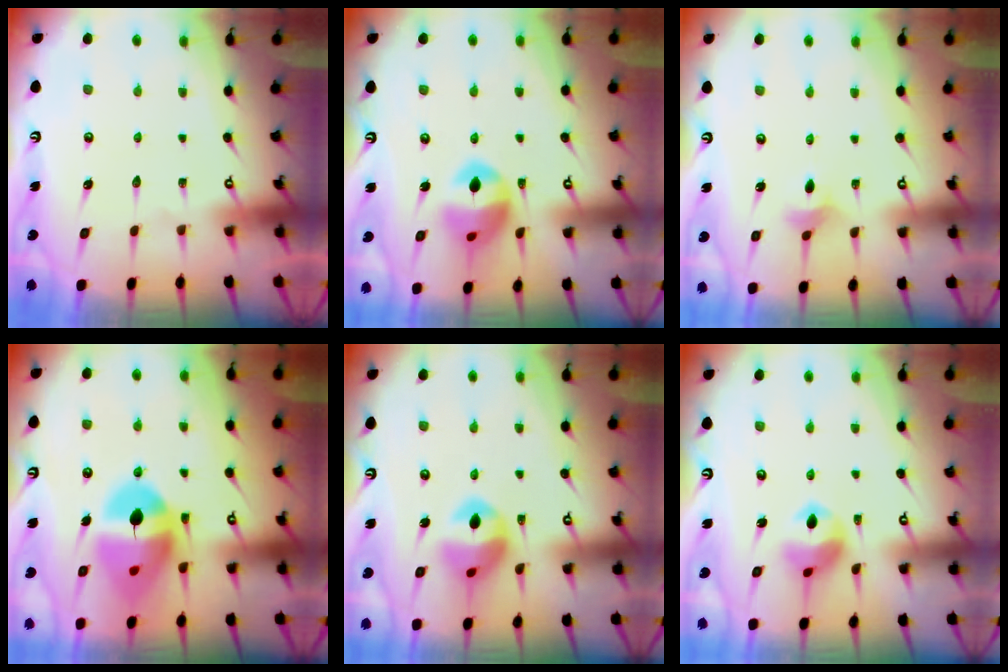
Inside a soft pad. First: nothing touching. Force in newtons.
{"total": 13.2, "press": 13.0, "slide": 1.9}
{"total": 3.7, "press": 3.7, "slide": 0.4}
{"total": 15.5, "press": 15.3, "slide": 2.2}
{"total": 12.9, "press": 12.8, "slide": 1.6}
{"total": 9.9, "press": 9.8, "slide": 1.2}